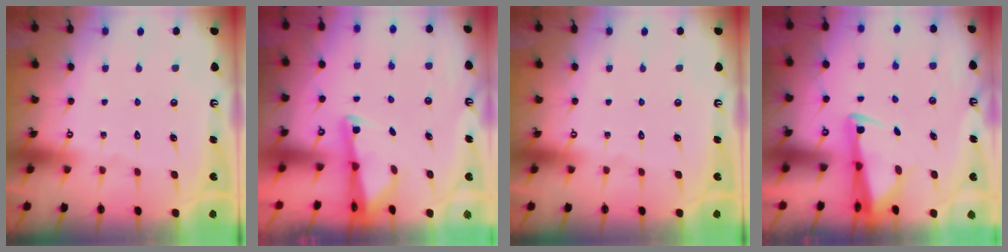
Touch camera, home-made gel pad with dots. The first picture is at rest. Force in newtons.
{"total": 2.0, "press": 2.0, "slide": 0.3}
{"total": 0.0}
{"total": 3.0, "press": 2.9, "slide": 1.0}